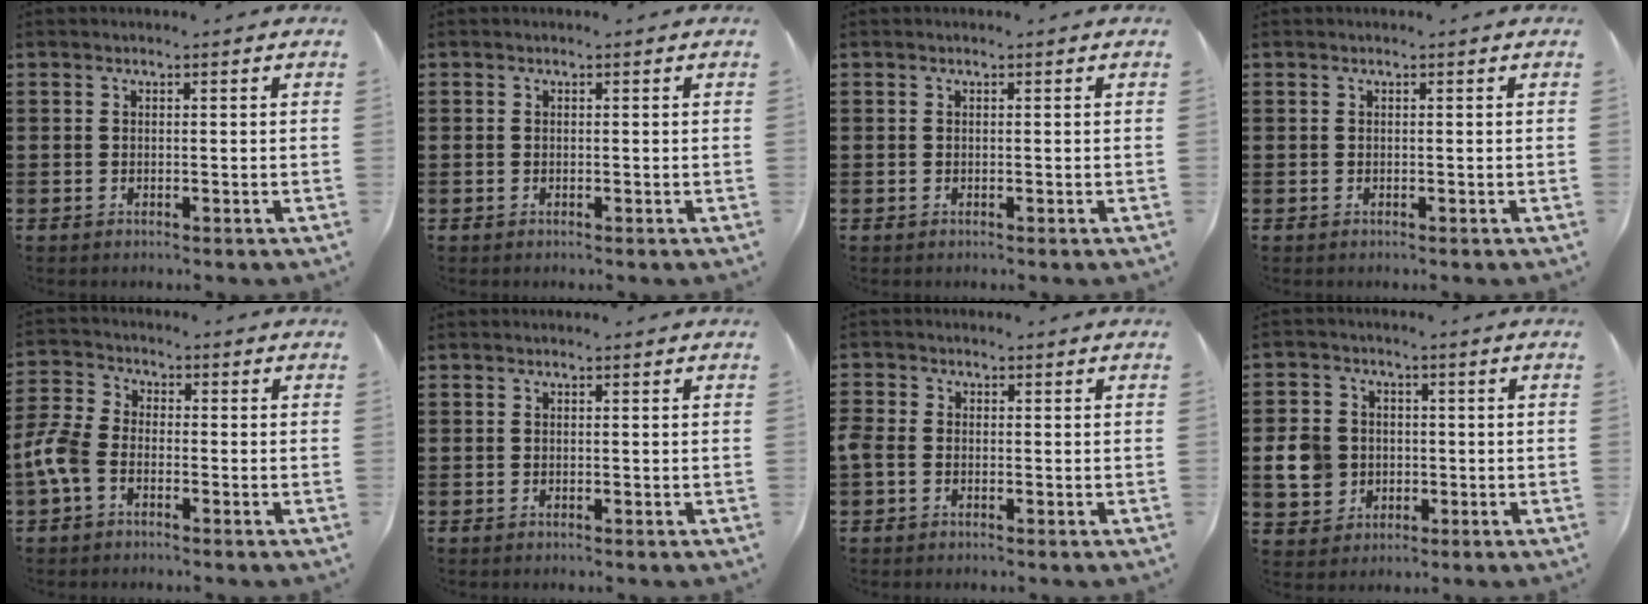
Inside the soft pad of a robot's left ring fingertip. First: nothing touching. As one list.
[{"total": 0.0}, {"total": 0.0}, {"total": 0.0}, {"total": 5.2, "force": [-2.9, 2.8, 3.3], "torque": [-0.098, -0.004, -0.066]}, {"total": 0.0}, {"total": 1.7, "force": [-0.9, 1.2, 0.8], "torque": [-0.024, 0.002, -0.020]}, {"total": 7.1, "force": [-0.7, 6.2, 3.2], "torque": [-0.100, 0.012, -0.014]}]